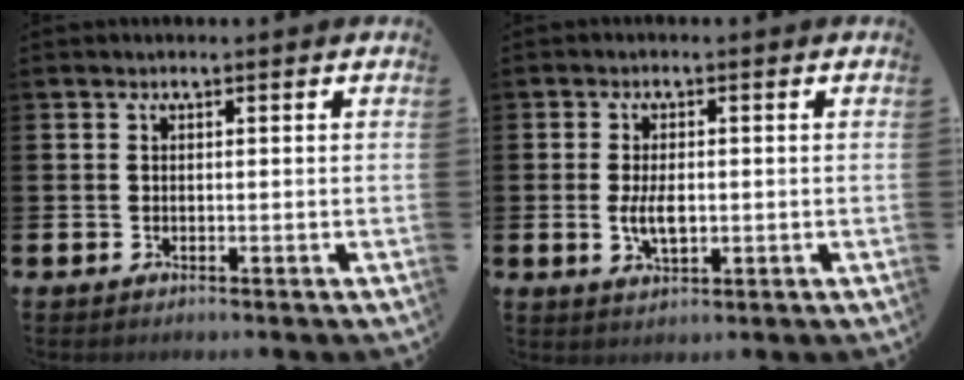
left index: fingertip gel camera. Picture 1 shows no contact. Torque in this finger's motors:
{"motor_torque": [1.15, 0.22, 0.65, 0.09]}